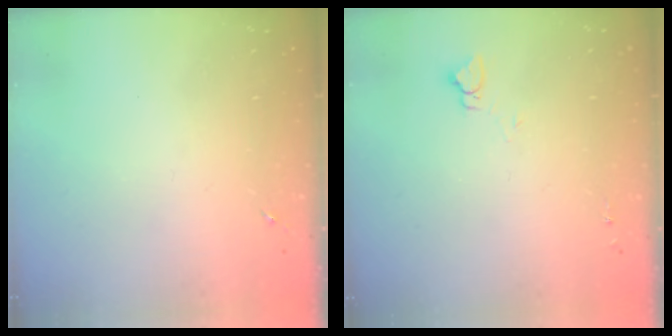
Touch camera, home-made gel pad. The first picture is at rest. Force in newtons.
{"total": 4.0, "press": 4.0, "slide": 0.4}